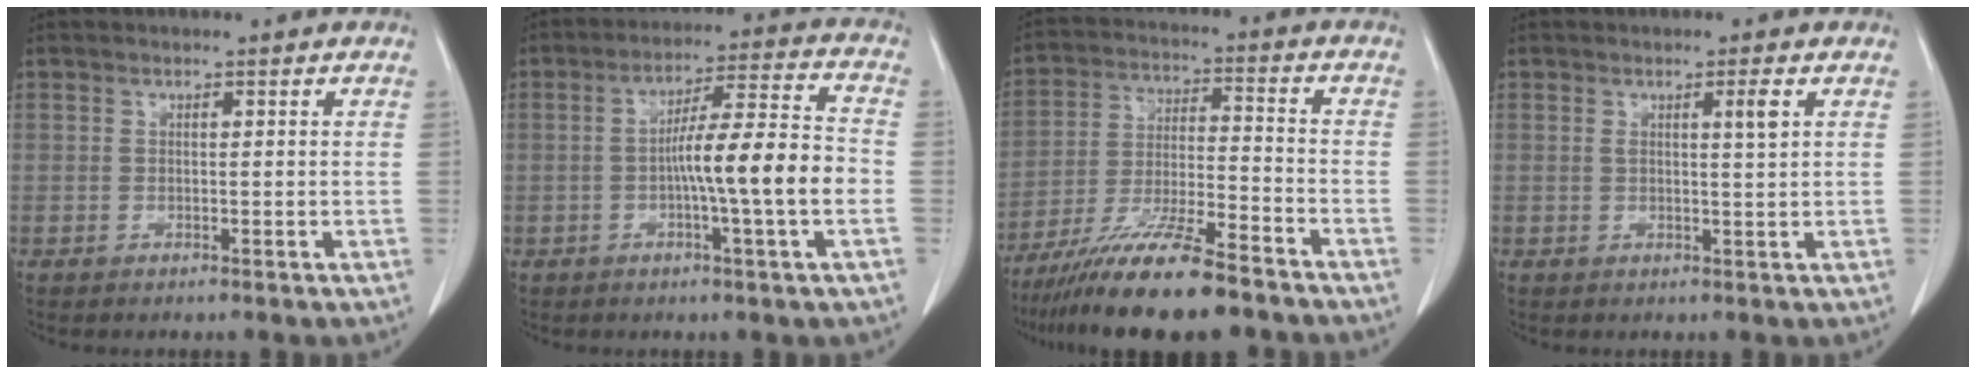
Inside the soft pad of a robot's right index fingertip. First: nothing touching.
{"total": 11.8, "force": [-2.2, -0.2, 11.6], "torque": [-0.190, 0.012, -0.042]}
{"total": 15.1, "force": [-11.9, 1.3, 9.3], "torque": [-0.177, -0.028, -0.206]}
{"total": 2.5, "force": [1.0, -0.2, 2.3], "torque": [-0.038, -0.004, 0.015]}